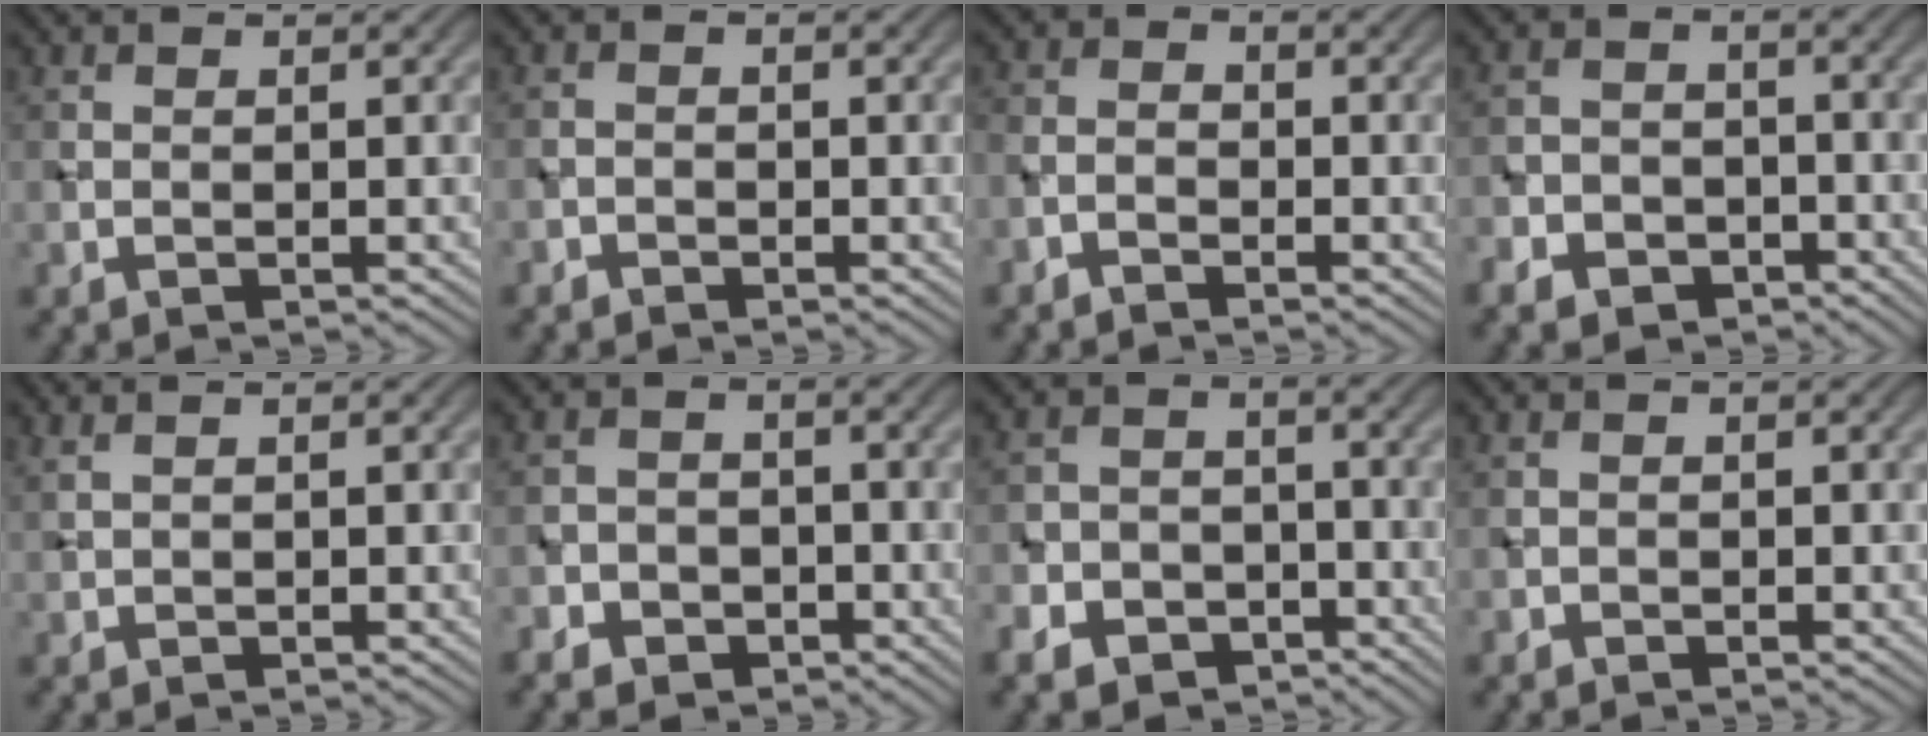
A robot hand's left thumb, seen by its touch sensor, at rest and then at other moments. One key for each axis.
{"total": 1.1, "fx": -0.9, "fy": 0.6, "fz": 0.3, "tx": -0.003, "ty": -0.001, "tz": -0.020}
{"total": 2.1, "fx": -1.7, "fy": 1.0, "fz": 0.7, "tx": -0.015, "ty": 0.003, "tz": -0.042}
{"total": 5.7, "fx": -4.0, "fy": 3.6, "fz": 1.8, "tx": -0.029, "ty": -0.005, "tz": -0.076}
{"total": 0.9, "fx": 0.6, "fy": 0.3, "fz": 0.6, "tx": -0.021, "ty": 0.003, "tz": 0.016}
{"total": 4.7, "fx": -3.1, "fy": 3.3, "fz": 1.0, "tx": -0.003, "ty": -0.002, "tz": -0.060}
{"total": 7.4, "fx": -5.1, "fy": 4.9, "fz": 2.3, "tx": -0.047, "ty": -0.013, "tz": -0.096}
{"total": 0.5, "fx": -0.4, "fy": 0.4, "fz": 0.1, "tx": 0.002, "ty": -0.003, "tz": -0.007}